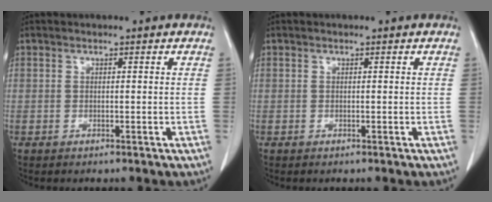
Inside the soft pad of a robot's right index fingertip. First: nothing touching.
{"total": 0.0}